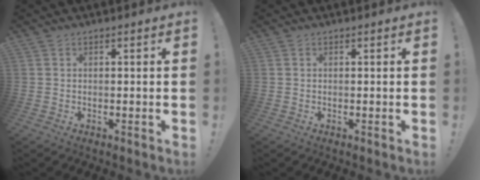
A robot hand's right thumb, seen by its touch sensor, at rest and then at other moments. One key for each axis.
{"total": 0.0}